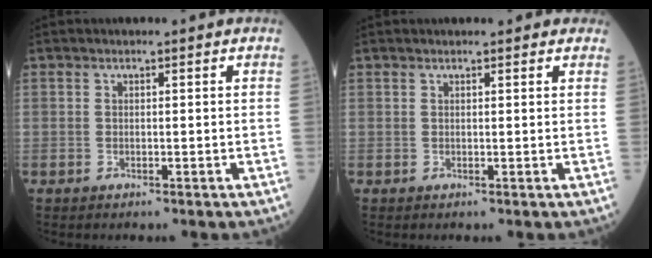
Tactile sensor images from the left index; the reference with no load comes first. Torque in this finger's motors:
{"motor_torque": [0.05, -0.05, 0.03, 0.02]}